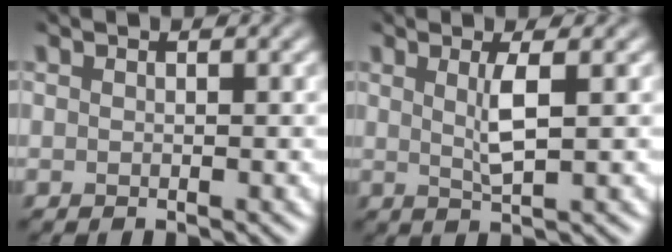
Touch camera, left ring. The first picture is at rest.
{"total": 1.9, "force": [0.2, -0.1, 1.9], "torque": [-0.031, -0.007, 0.002]}